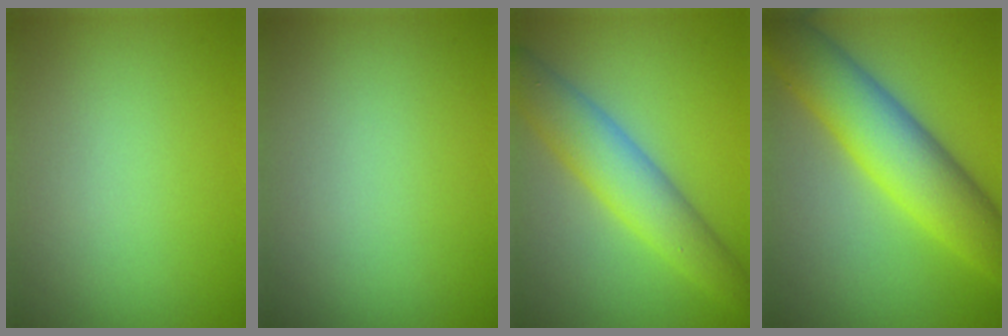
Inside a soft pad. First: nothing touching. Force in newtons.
{"total": 0.0}
{"total": 5.9, "press": 5.9, "slide": 0.2}
{"total": 9.0, "press": 9.0, "slide": 0.2}